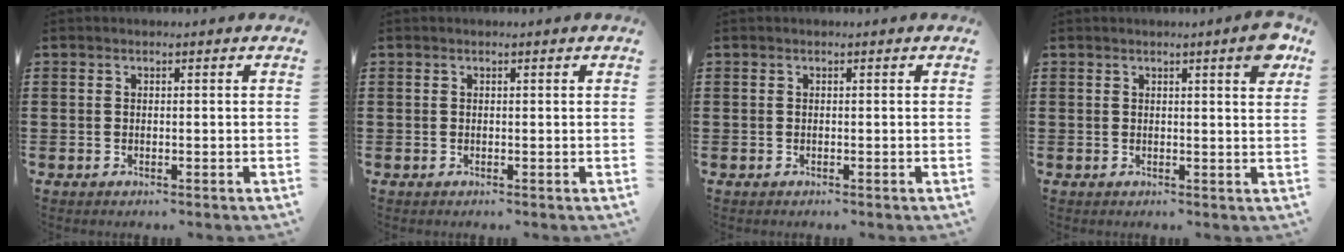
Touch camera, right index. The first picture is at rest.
{"total": 0.0}
{"total": 0.0}
{"total": 3.5, "force": [2.1, 0.4, 2.8], "torque": [-0.043, -0.001, 0.031]}